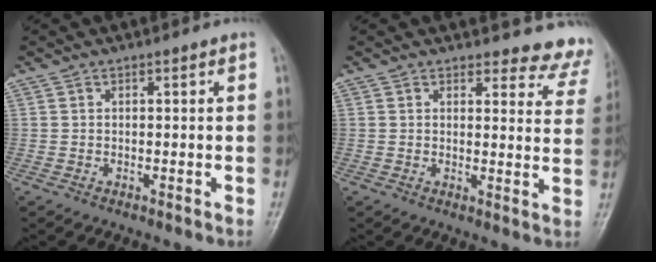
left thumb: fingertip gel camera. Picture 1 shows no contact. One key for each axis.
{"total": 10.6, "fx": 10.1, "fy": 3.1, "fz": 0.2, "tx": 0.052, "ty": -0.083, "tz": 0.078}